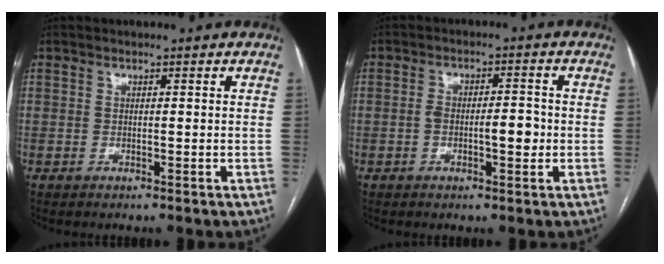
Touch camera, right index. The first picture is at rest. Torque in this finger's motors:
{"motor_torque": [0.84, -0.03, 0.24, 0.07]}